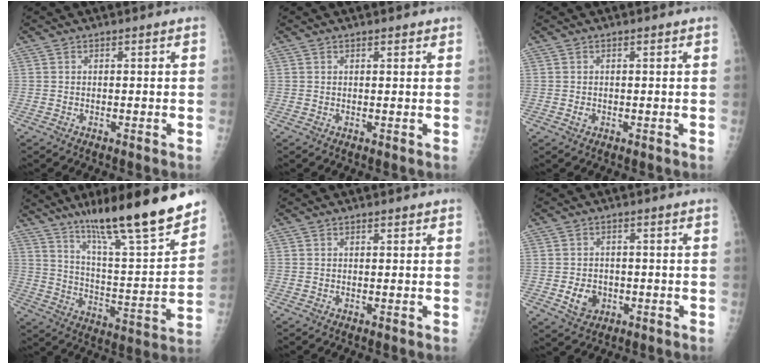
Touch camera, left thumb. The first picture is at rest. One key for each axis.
{"total": 1.1, "fx": 0.8, "fy": 0.4, "fz": 0.6, "tx": -0.008, "ty": -0.004, "tz": 0.010}
{"total": 0.9, "fx": 0.0, "fy": 0.7, "fz": 0.6, "tx": -0.007, "ty": 0.000, "tz": 0.000}
{"total": 22.1, "fx": 16.2, "fy": 3.0, "fz": 14.6, "tx": -0.205, "ty": -0.080, "tz": 0.268}
{"total": 0.8, "fx": 0.5, "fy": 0.2, "fz": 0.5, "tx": -0.008, "ty": -0.002, "tz": 0.008}
{"total": 4.7, "fx": -1.2, "fy": 3.8, "fz": 2.5, "tx": -0.029, "ty": 0.004, "tz": -0.012}